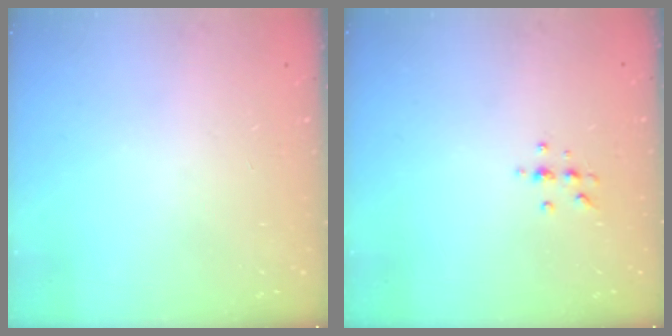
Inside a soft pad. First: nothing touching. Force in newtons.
{"total": 4.0, "press": 3.8, "slide": 1.2}